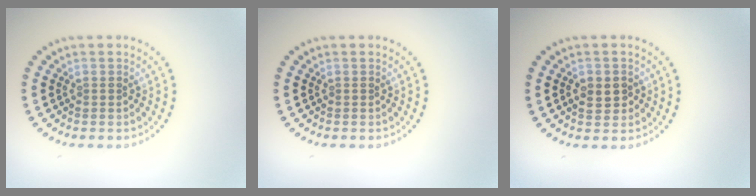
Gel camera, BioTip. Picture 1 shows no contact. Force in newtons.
{"total": 0.0}
{"total": 2.3, "press": 2.3, "slide": 0.3}